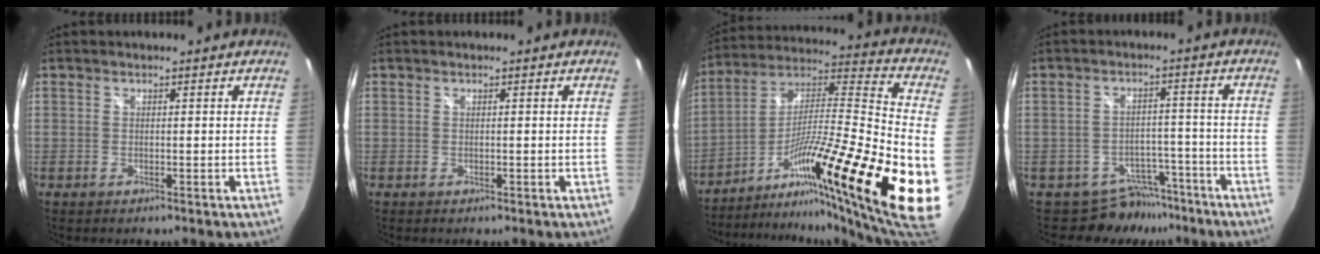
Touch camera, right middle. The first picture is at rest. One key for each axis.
{"total": 0.0}
{"total": 25.4, "fx": -8.0, "fy": 1.3, "fz": 24.1, "tx": -0.352, "ty": -0.029, "tz": -0.139}
{"total": 6.5, "fx": -5.3, "fy": 3.7, "fz": 0.0, "tx": 0.002, "ty": 0.023, "tz": -0.071}